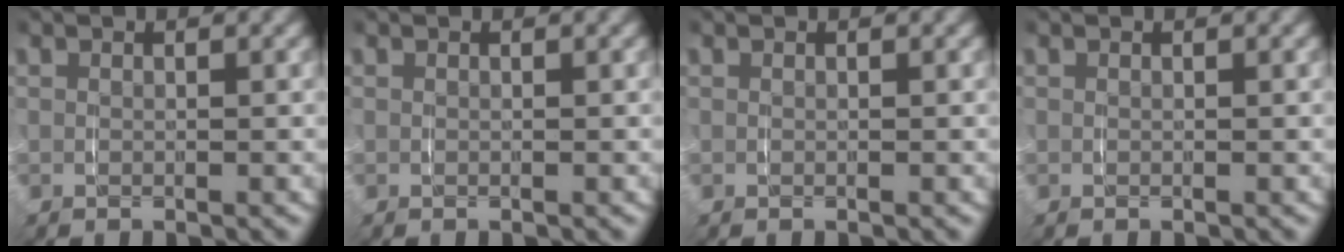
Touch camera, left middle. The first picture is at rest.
{"total": 0.0}
{"total": 0.0}
{"total": 0.0}